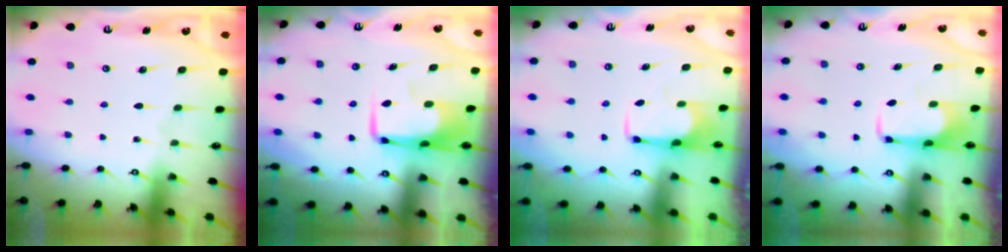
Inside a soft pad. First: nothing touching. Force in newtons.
{"total": 7.1, "press": 7.0, "slide": 1.3}
{"total": 2.5, "press": 2.3, "slide": 0.9}
{"total": 1.5, "press": 1.4, "slide": 0.5}